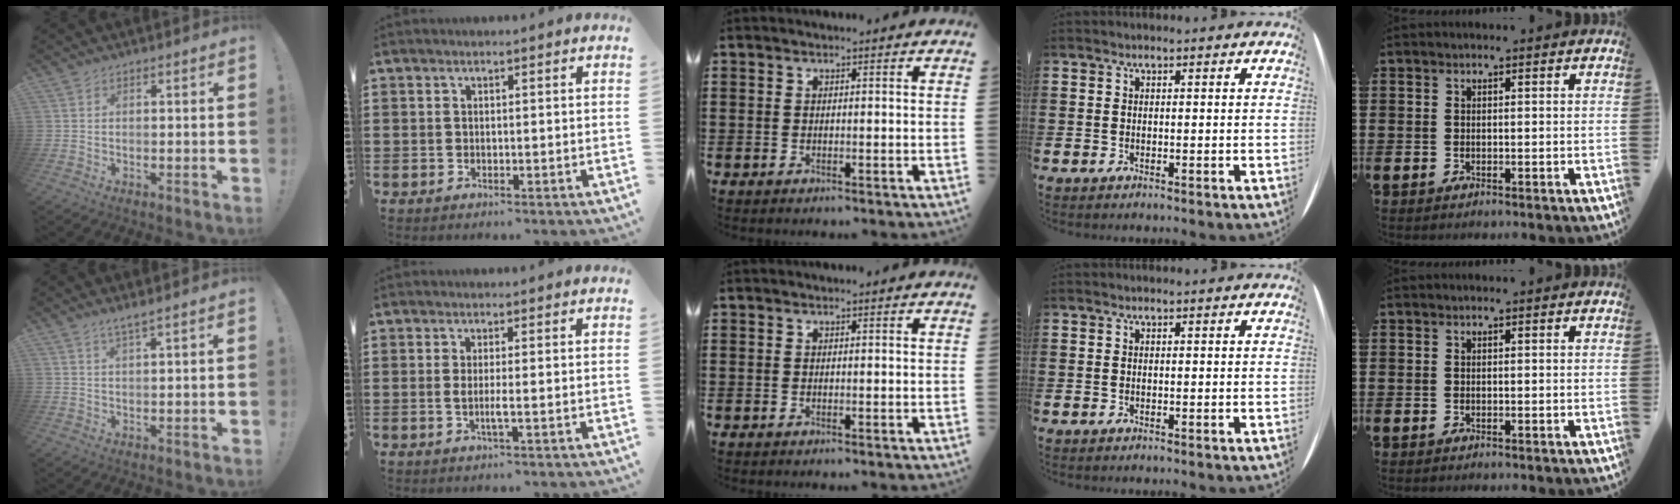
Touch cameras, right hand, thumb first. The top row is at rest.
{"thumb": {"total": 2.7, "force": [1.9, -0.2, 1.9], "torque": [-0.035, -0.007, 0.031]}, "index": {"total": 2.2, "force": [-0.5, -0.1, 2.1], "torque": [-0.039, -0.005, -0.010]}}